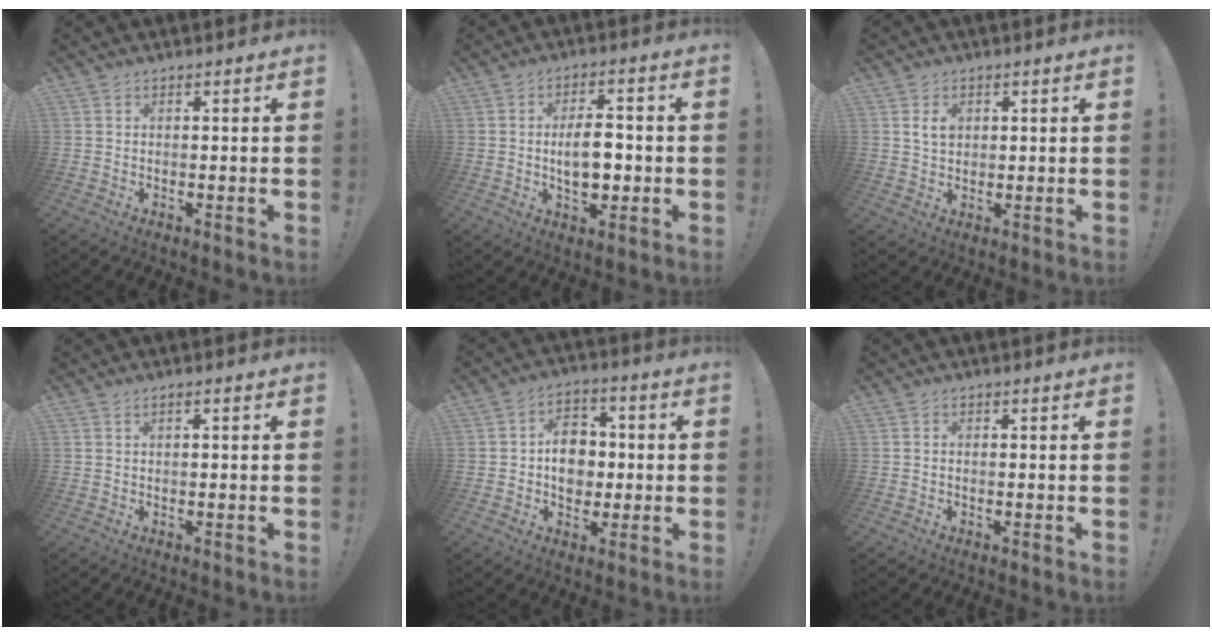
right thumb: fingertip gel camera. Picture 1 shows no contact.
{"total": 9.1, "force": [-0.9, 5.1, 7.5], "torque": [-0.118, -0.001, -0.022]}
{"total": 4.1, "force": [1.2, 2.9, 2.6], "torque": [-0.038, -0.002, 0.020]}
{"total": 0.9, "force": [0.0, 0.0, 0.9], "torque": [-0.026, 0.003, 0.001]}
{"total": 10.8, "force": [-0.3, 8.8, 6.2], "torque": [-0.095, 0.014, 0.002]}
{"total": 0.6, "force": [-0.4, 0.3, 0.4], "torque": [-0.014, 0.003, -0.007]}